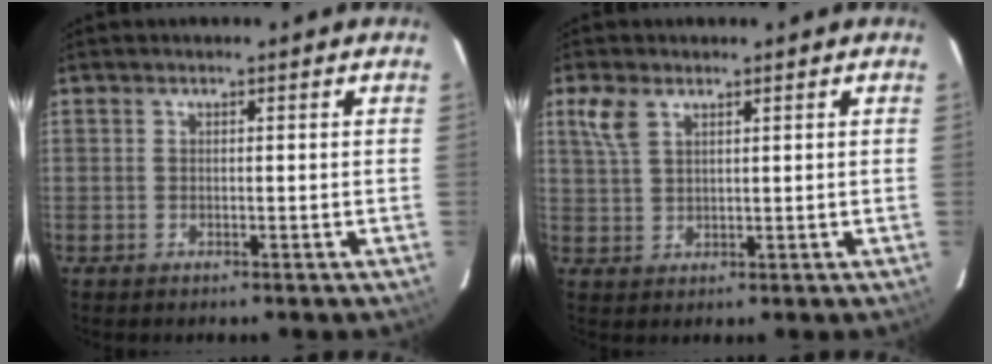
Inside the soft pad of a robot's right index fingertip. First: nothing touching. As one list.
[{"total": 4.6, "force": [2.6, 2.5, 2.9], "torque": [-0.064, 0.010, 0.054]}]